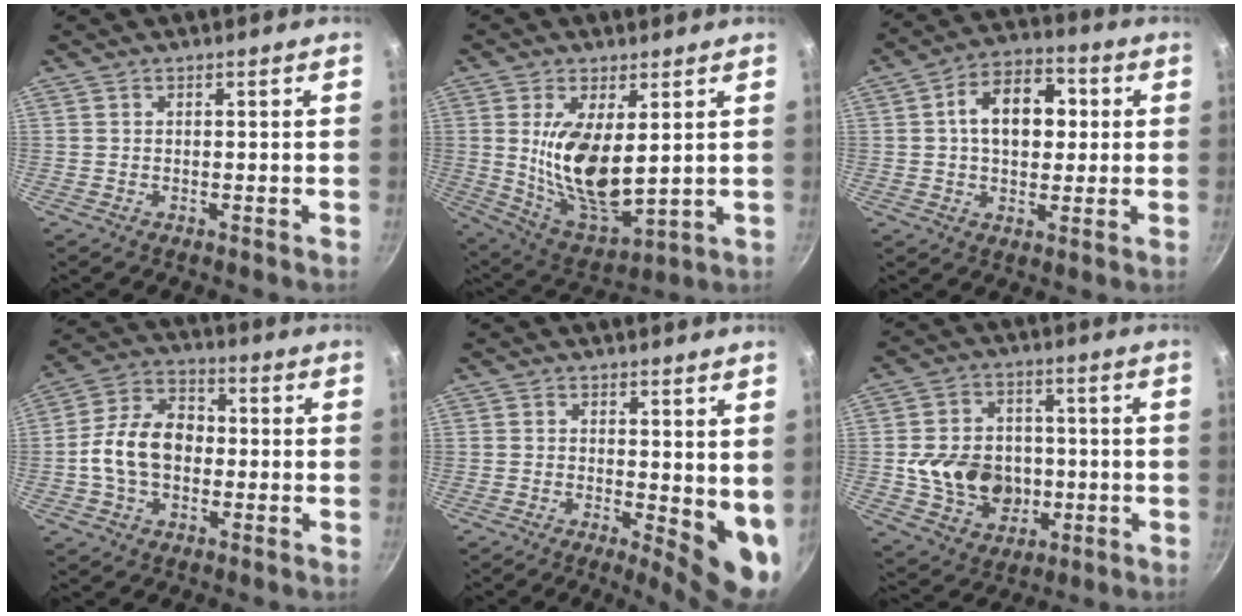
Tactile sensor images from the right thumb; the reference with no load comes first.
{"total": 14.9, "force": [2.3, 6.8, 13.1], "torque": [-0.232, -0.036, 0.060]}
{"total": 12.9, "force": [1.8, 8.7, 9.3], "torque": [-0.104, 0.020, 0.016]}
{"total": 12.7, "force": [-1.1, 9.0, 8.8], "torque": [-0.128, 0.032, -0.035]}
{"total": 8.2, "force": [0.4, 3.4, 7.5], "torque": [-0.080, -0.018, 0.009]}
{"total": 14.6, "force": [-1.5, 12.0, 8.2], "torque": [-0.109, 0.019, -0.014]}